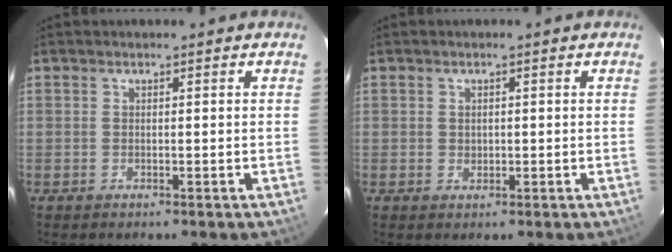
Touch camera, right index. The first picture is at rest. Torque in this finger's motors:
{"motor_torque": [-0.08, 0.02, -0.03, 0.00]}